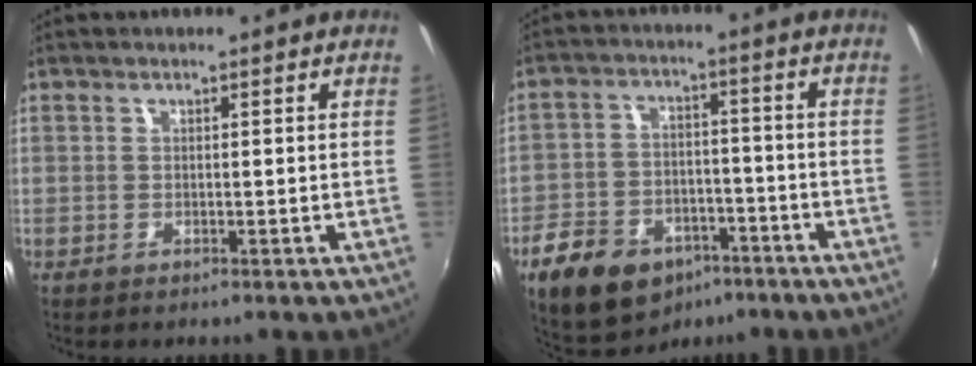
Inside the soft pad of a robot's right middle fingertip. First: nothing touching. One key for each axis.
{"total": 15.4, "fx": -9.5, "fy": 9.6, "fz": 7.5, "tx": -0.179, "ty": 0.005, "tz": -0.137}